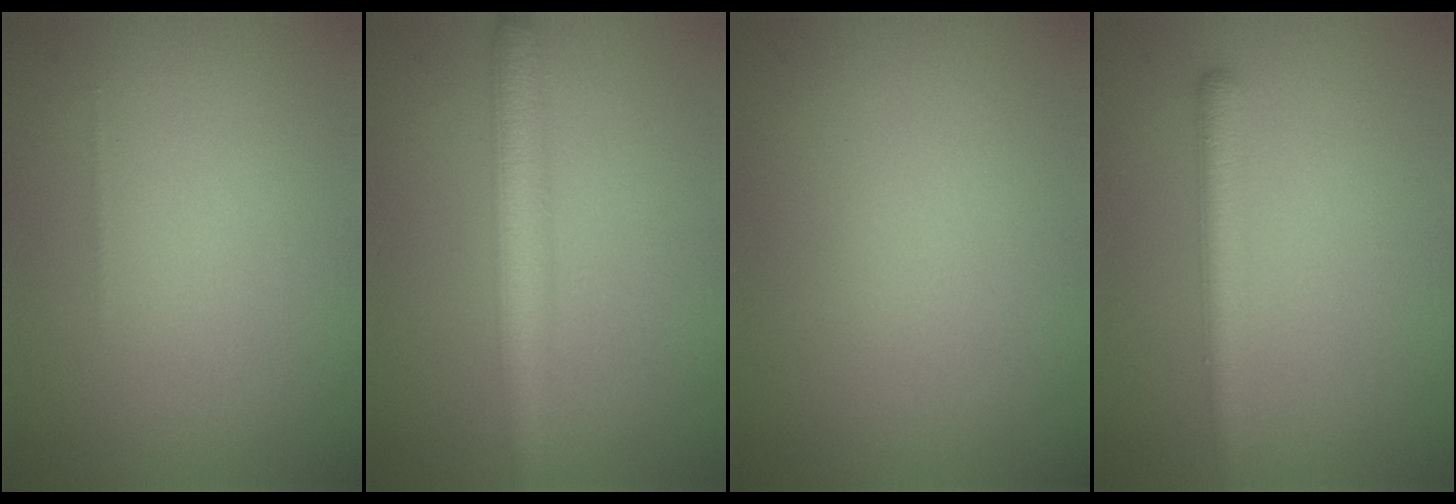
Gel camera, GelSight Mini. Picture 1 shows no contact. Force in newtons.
{"total": 4.3, "press": 4.3, "slide": 0.0}
{"total": 0.0}
{"total": 2.6, "press": 2.6, "slide": 0.1}